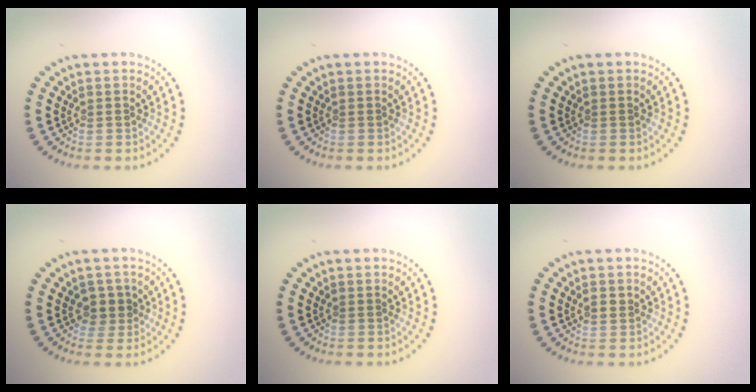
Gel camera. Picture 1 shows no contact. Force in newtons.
{"total": 0.0}
{"total": 0.0}
{"total": 1.7, "press": 1.5, "slide": 0.9}
{"total": 0.0}
{"total": 0.5, "press": 0.5, "slide": 0.1}